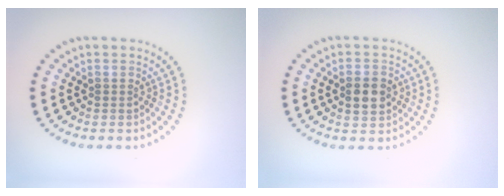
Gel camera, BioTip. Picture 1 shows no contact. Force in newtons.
{"total": 3.0, "press": 3.0, "slide": 0.1}